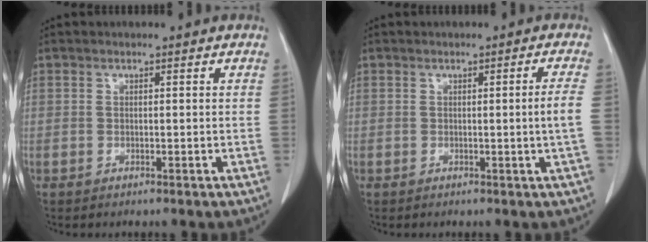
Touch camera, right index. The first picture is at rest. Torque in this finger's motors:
{"motor_torque": [0.44, -0.25, 0.10, 0.02]}